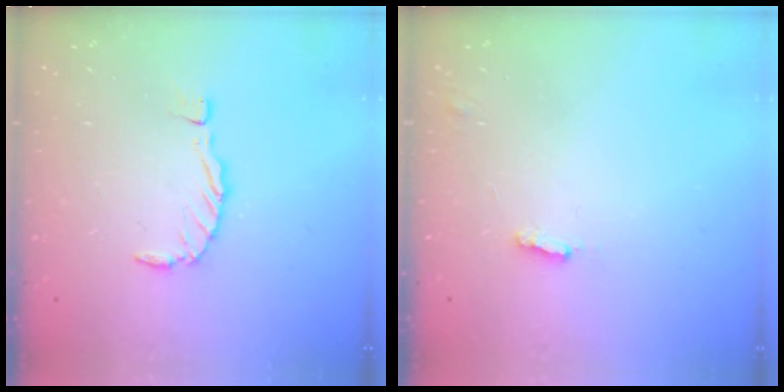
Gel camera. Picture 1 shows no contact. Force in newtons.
{"total": 1.9, "press": 1.9, "slide": 0.2}